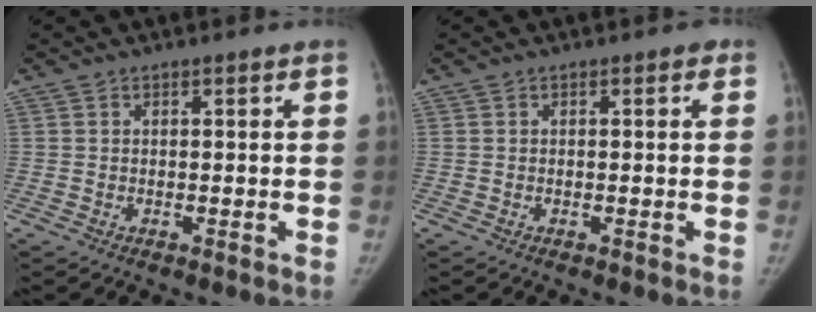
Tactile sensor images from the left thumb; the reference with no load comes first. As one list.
[{"total": 0.6, "force": [0.2, 0.4, 0.4], "torque": [0.001, 0.002, -0.003]}]